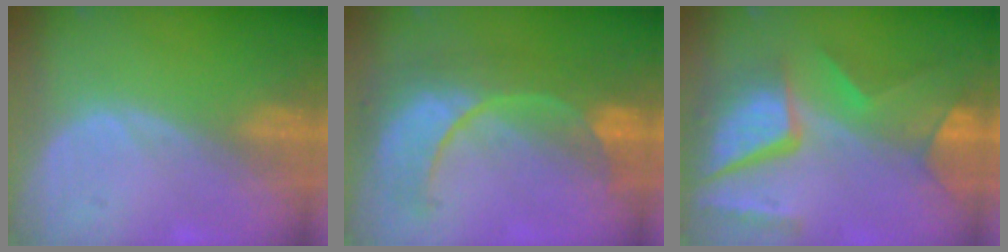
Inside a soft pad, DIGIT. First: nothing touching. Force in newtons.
{"total": 9.6, "press": 9.6, "slide": 0.7}
{"total": 11.8, "press": 9.8, "slide": 6.6}